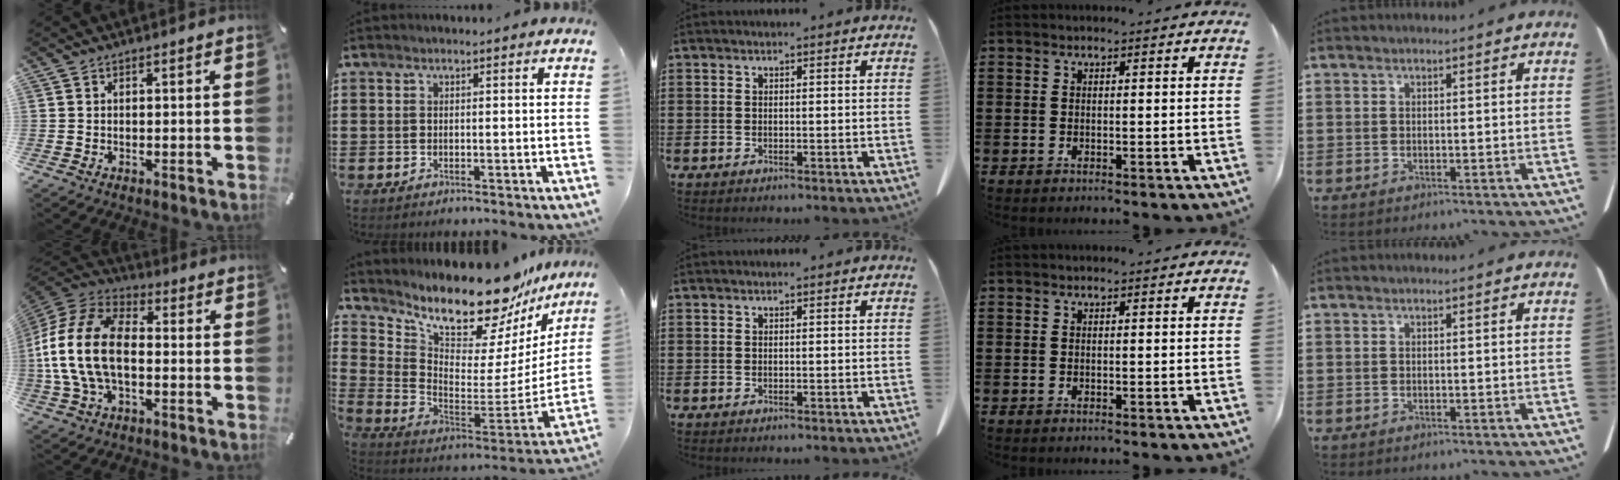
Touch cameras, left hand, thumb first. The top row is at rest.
{"thumb": {"total": 17.3, "force": [-2.5, 10.7, 13.3], "torque": [-0.289, 0.015, -0.049]}, "index": {"total": 13.4, "force": [11.9, 3.1, 5.3], "torque": [-0.106, -0.105, 0.198]}}